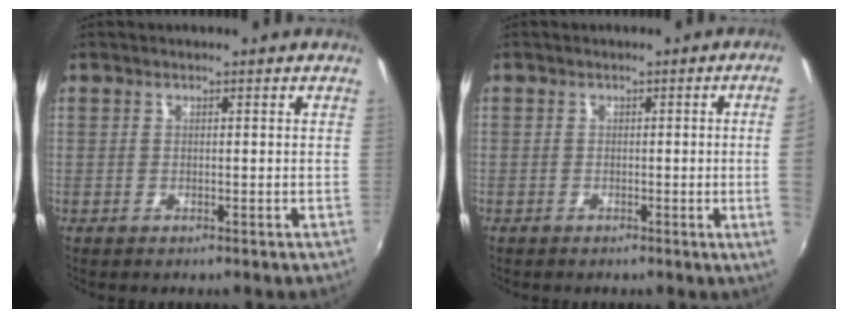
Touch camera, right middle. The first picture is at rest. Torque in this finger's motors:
{"motor_torque": [1.06, -1.07, -0.94, -0.21]}